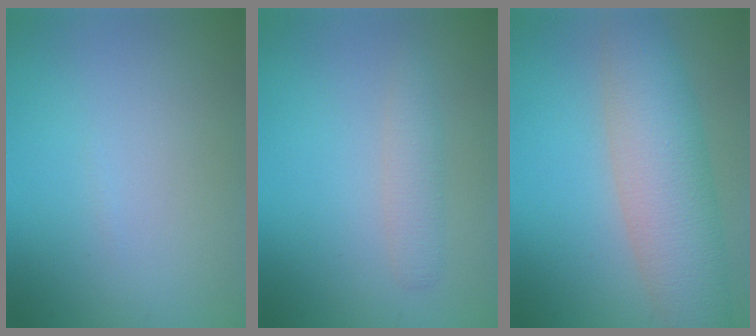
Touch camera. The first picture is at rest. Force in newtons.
{"total": 1.9, "press": 1.9, "slide": 0.1}
{"total": 8.0, "press": 8.0, "slide": 0.4}